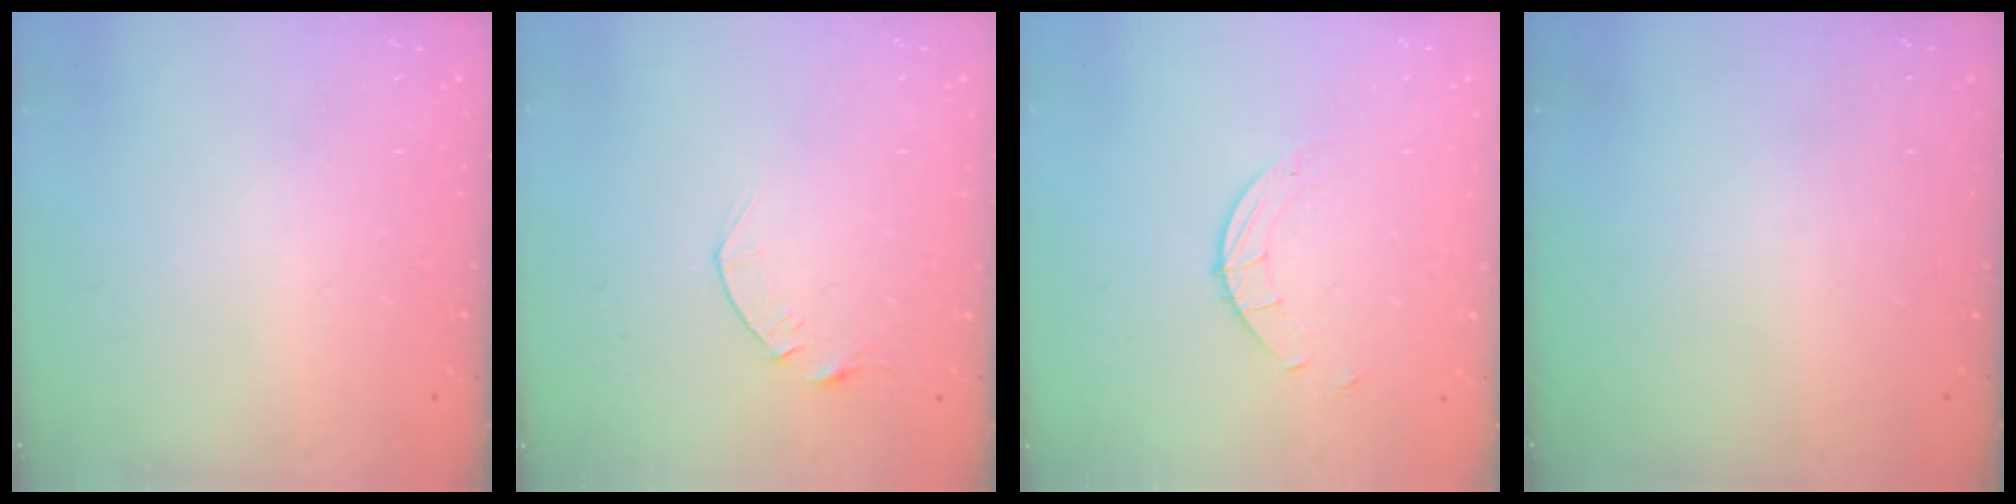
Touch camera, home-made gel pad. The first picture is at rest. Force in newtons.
{"total": 3.9, "press": 3.9, "slide": 0.5}
{"total": 2.7, "press": 2.7, "slide": 0.3}
{"total": 0.0}